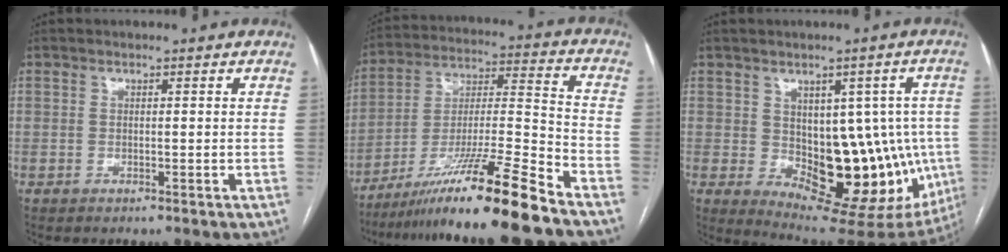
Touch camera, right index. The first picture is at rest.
{"total": 18.3, "force": [-14.1, -2.0, 11.4], "torque": [-0.216, -0.019, -0.250]}
{"total": 17.9, "force": [-2.2, 9.0, 15.3], "torque": [-0.165, 0.013, -0.002]}